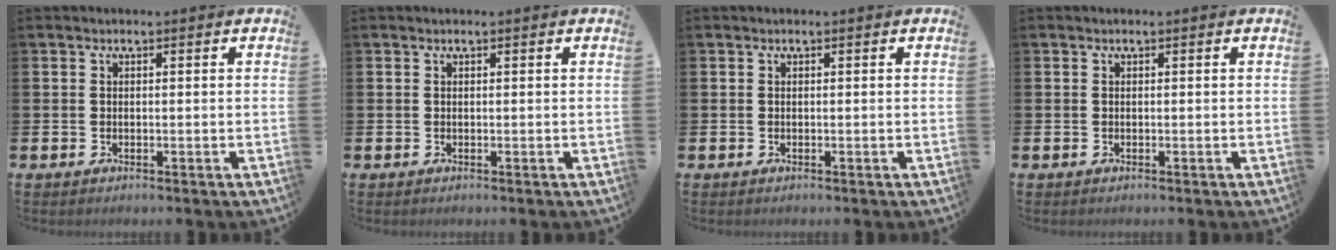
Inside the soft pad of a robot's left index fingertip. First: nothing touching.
{"total": 0.0}
{"total": 0.0}
{"total": 0.0}